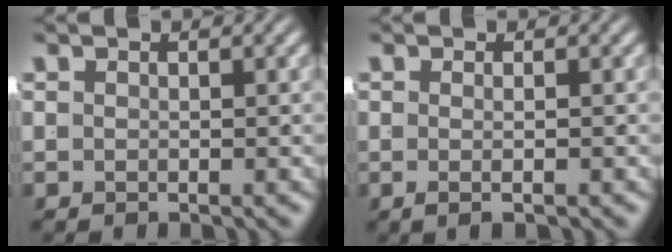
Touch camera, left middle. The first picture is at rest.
{"total": 1.4, "force": [-0.7, -0.6, 1.1], "torque": [-0.019, -0.004, -0.009]}